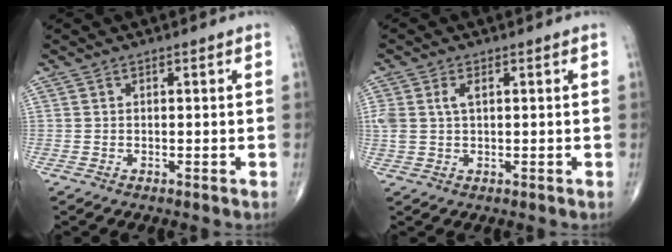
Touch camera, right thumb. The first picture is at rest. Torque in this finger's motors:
{"motor_torque": [0.06, -0.04, 0.55, 0.18, 0.16]}